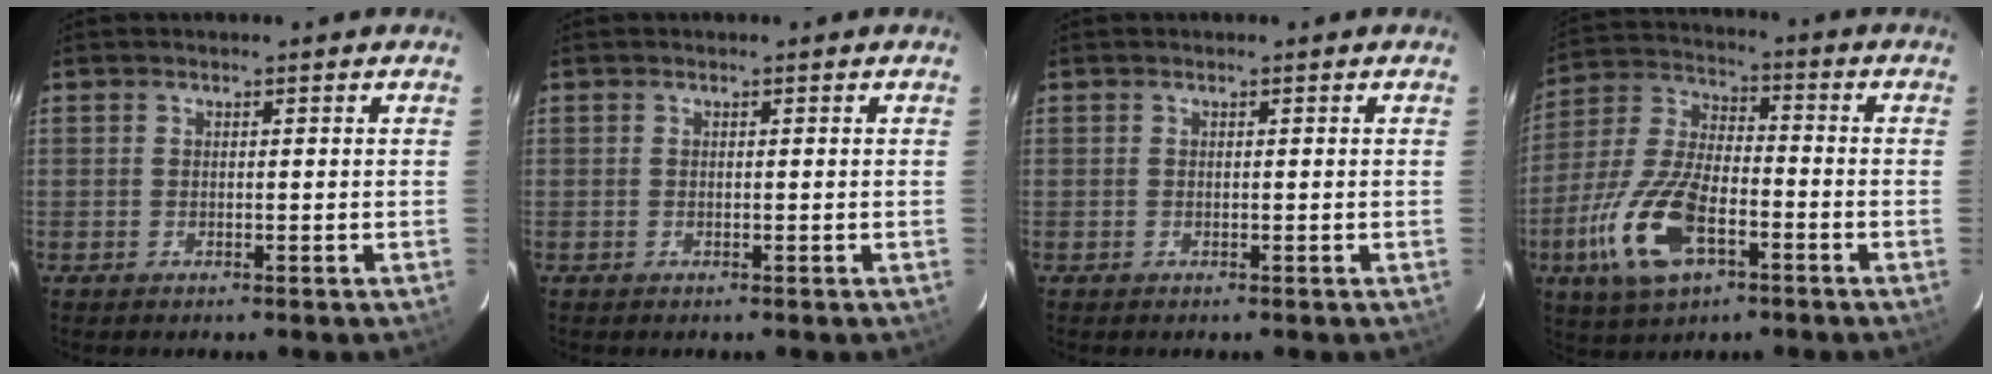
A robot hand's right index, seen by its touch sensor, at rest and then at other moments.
{"total": 0.0}
{"total": 0.0}
{"total": 16.2, "force": [-6.9, 7.5, 12.6], "torque": [-0.282, -0.007, -0.129]}